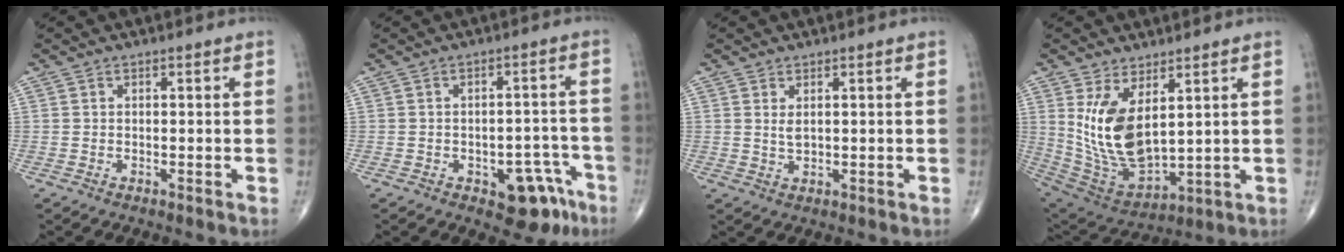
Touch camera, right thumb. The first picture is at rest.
{"total": 8.8, "force": [-4.6, 4.6, 5.9], "torque": [-0.036, 0.040, -0.052]}
{"total": 1.7, "force": [0.6, 0.8, 1.4], "torque": [-0.022, -0.006, 0.015]}
{"total": 14.2, "force": [4.0, 7.2, 11.6], "torque": [-0.208, -0.030, 0.103]}